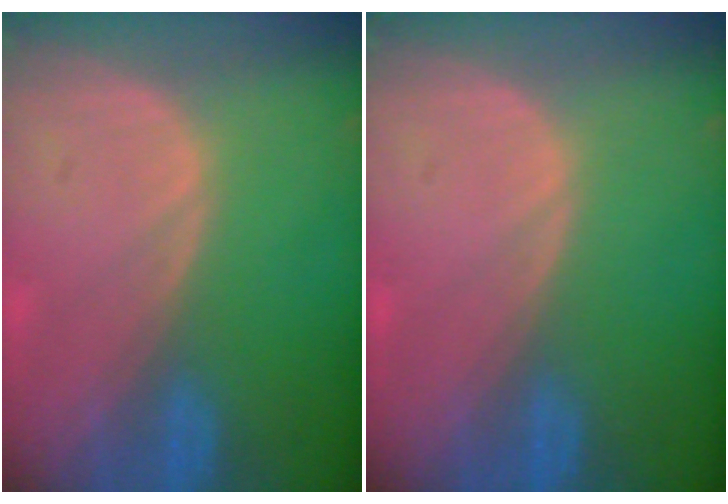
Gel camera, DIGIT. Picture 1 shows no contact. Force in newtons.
{"total": 0.0}